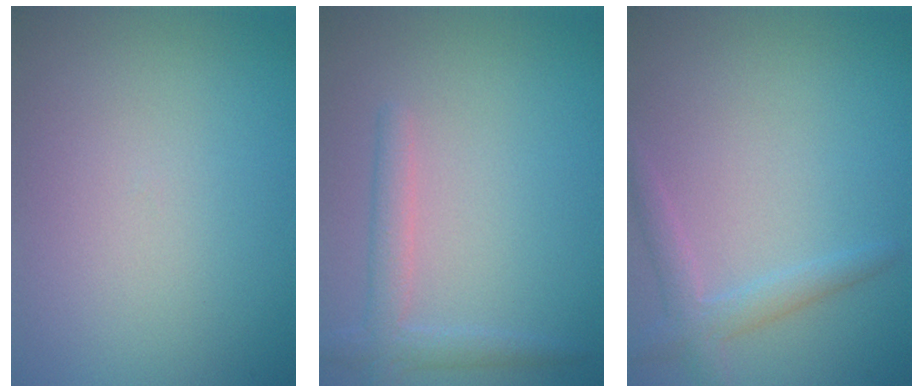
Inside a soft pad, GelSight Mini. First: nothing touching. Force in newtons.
{"total": 2.3, "press": 2.3, "slide": 0.2}
{"total": 2.2, "press": 2.2, "slide": 0.2}